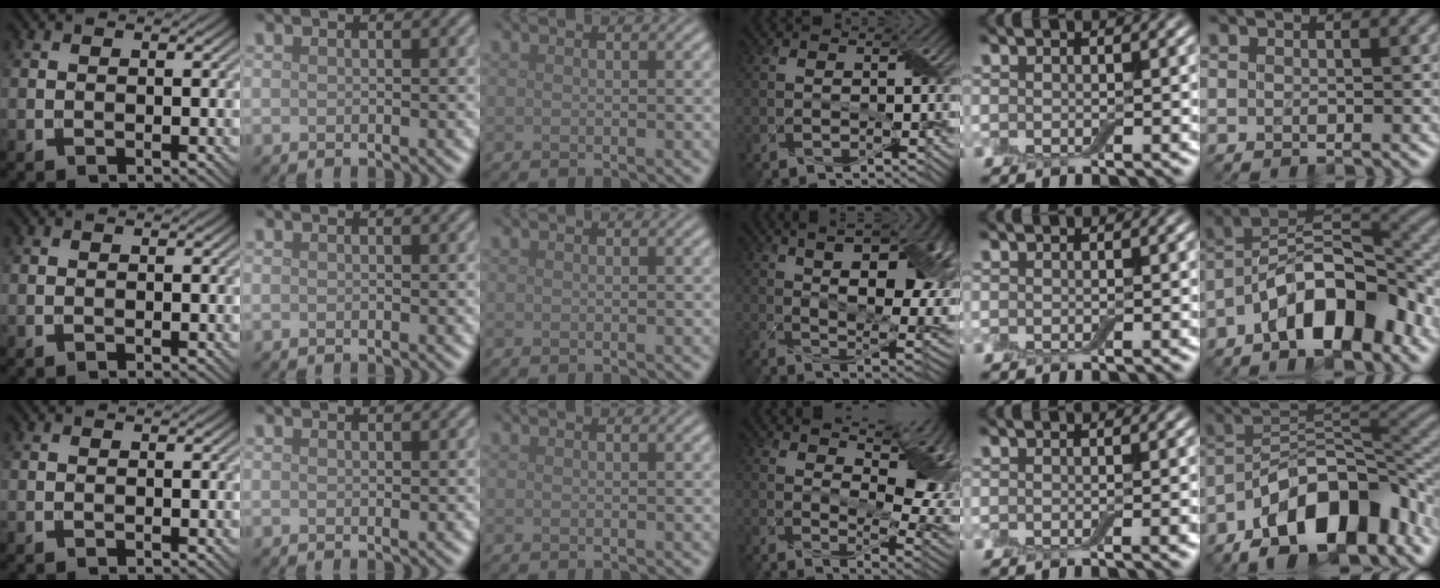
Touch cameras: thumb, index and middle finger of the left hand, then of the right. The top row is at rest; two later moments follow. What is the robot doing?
{"motion": "wrap", "object": "adhesive wrap"}